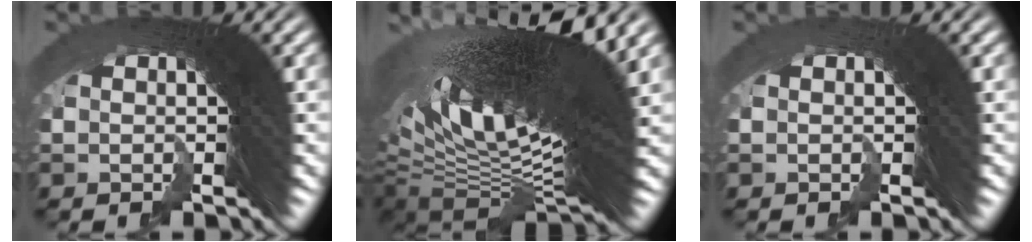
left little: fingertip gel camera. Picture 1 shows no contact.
{"total": 21.0, "force": [2.3, 7.3, 19.5], "torque": [-0.324, -0.013, 0.061]}
{"total": 0.6, "force": [-0.2, -0.1, -0.5], "torque": [0.006, -0.002, -0.003]}